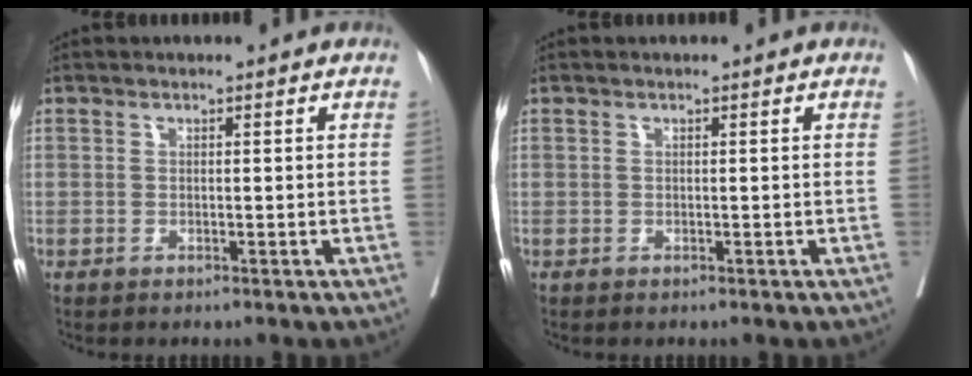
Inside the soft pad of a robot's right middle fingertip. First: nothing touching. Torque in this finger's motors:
{"motor_torque": [0.05, 0.03, 0.03, 0.01]}